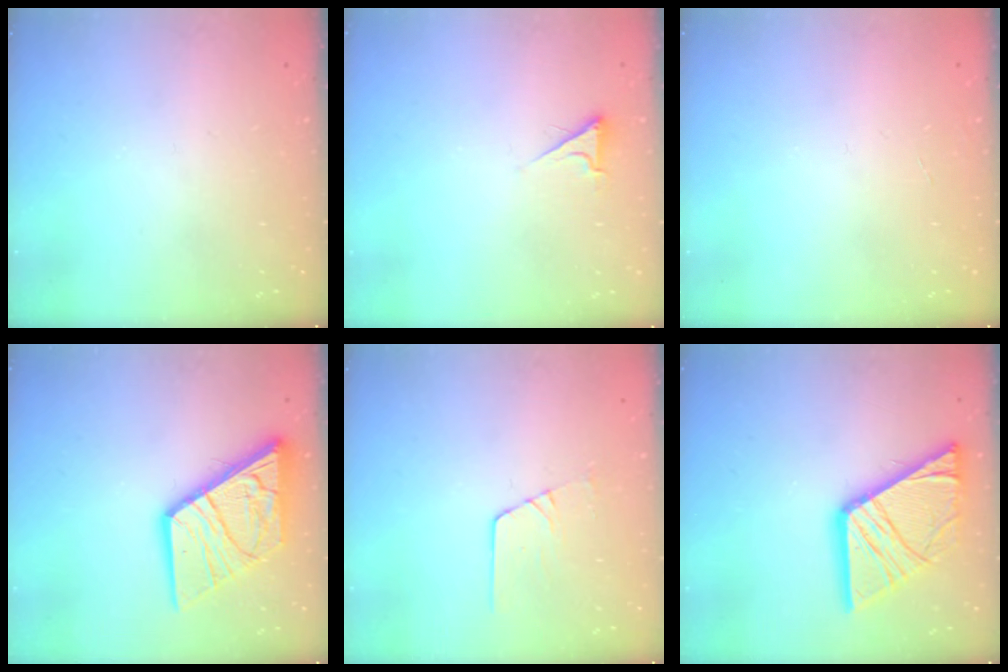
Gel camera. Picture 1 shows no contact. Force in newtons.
{"total": 3.5, "press": 3.4, "slide": 0.6}
{"total": 0.0}
{"total": 18.1, "press": 18.0, "slide": 2.2}
{"total": 7.8, "press": 7.8, "slide": 0.6}
{"total": 19.0, "press": 18.9, "slide": 2.4}